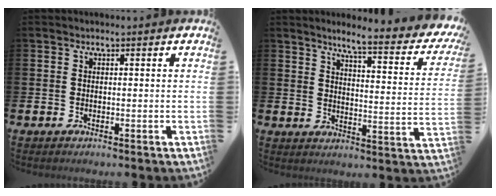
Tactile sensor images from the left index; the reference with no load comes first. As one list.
[{"total": 5.4, "force": [4.6, 0.5, 2.9], "torque": [-0.054, -0.048, 0.063]}]